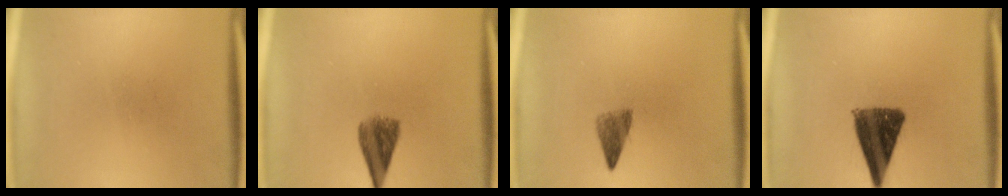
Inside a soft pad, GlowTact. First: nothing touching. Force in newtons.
{"total": 5.0}
{"total": 2.8}
{"total": 10.7}